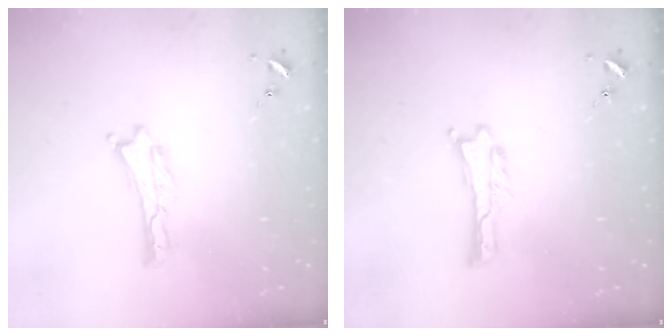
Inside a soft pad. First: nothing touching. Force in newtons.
{"total": 0.0}